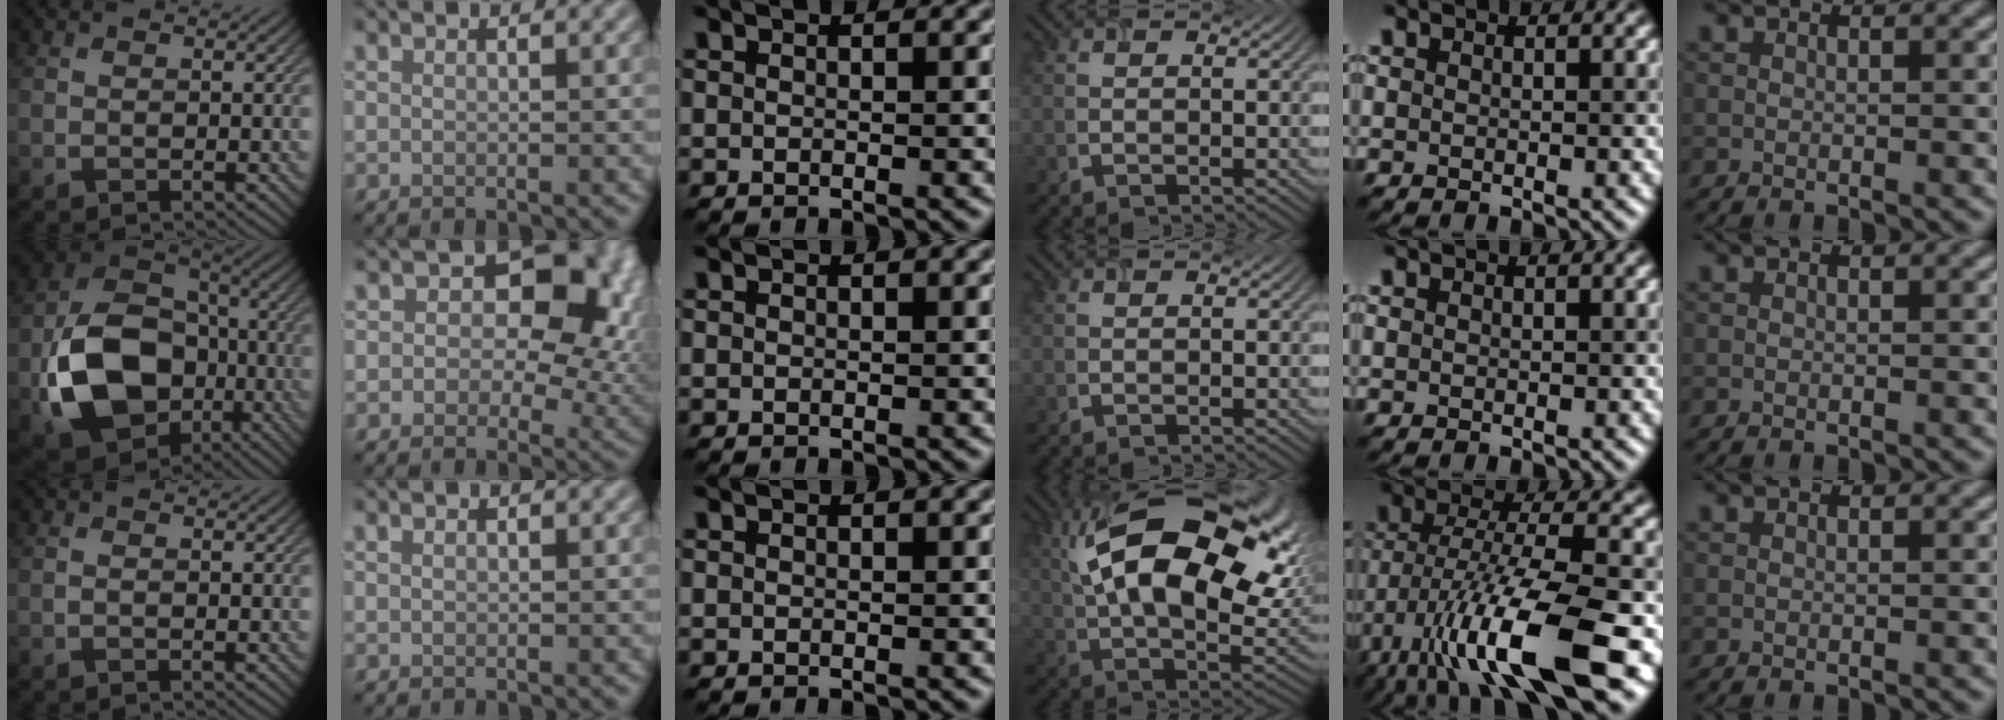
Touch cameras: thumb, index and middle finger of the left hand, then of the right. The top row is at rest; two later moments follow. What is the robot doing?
{"motion": "extract", "object": "airpods case & airpods"}